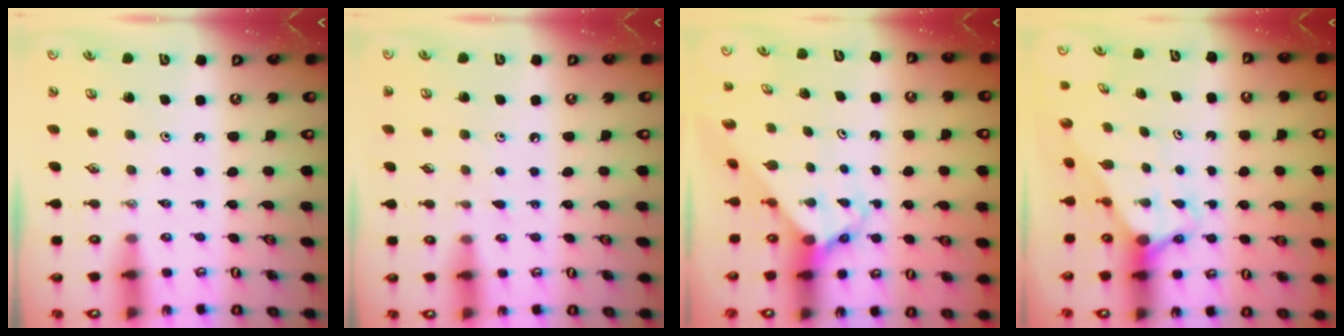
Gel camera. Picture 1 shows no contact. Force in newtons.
{"total": 2.7, "press": 2.7, "slide": 0.3}
{"total": 3.5, "press": 3.5, "slide": 0.2}
{"total": 2.7, "press": 2.7, "slide": 0.0}